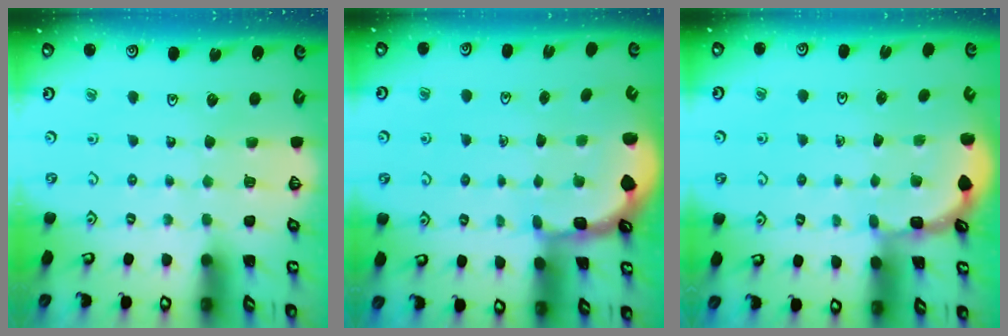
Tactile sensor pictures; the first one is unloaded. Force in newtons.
{"total": 1.7, "press": 1.6, "slide": 0.5}
{"total": 1.6, "press": 1.6, "slide": 0.2}